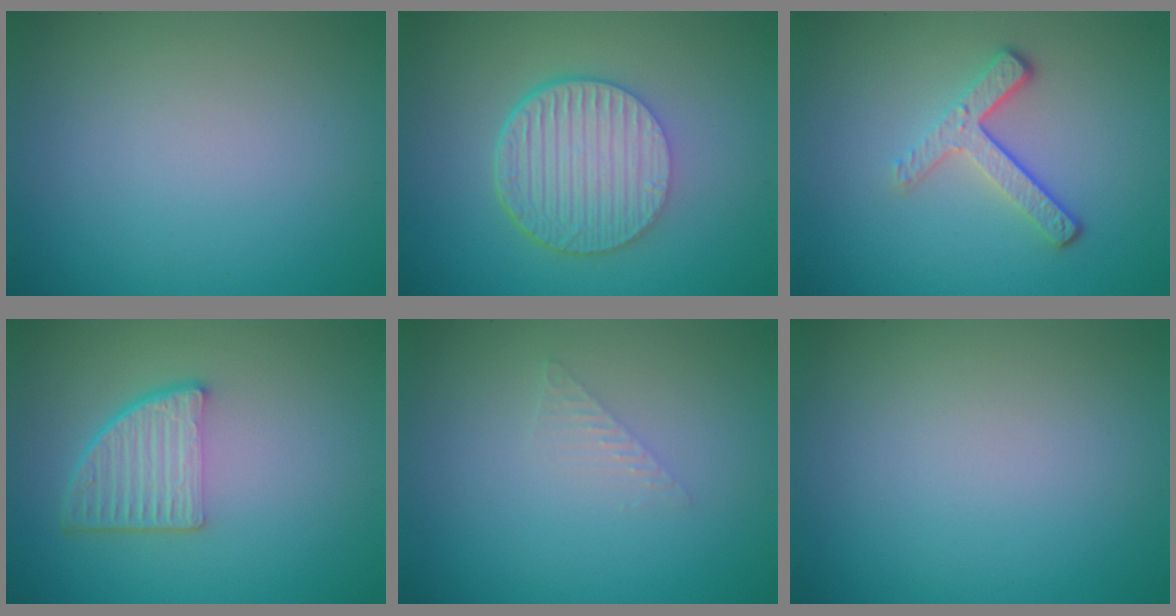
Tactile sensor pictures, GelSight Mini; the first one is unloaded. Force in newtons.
{"total": 6.7, "press": 4.6, "slide": 4.9}
{"total": 3.4, "press": 2.5, "slide": 2.3}
{"total": 4.8, "press": 3.3, "slide": 3.5}
{"total": 1.0, "press": 1.0, "slide": 0.0}
{"total": 0.0}